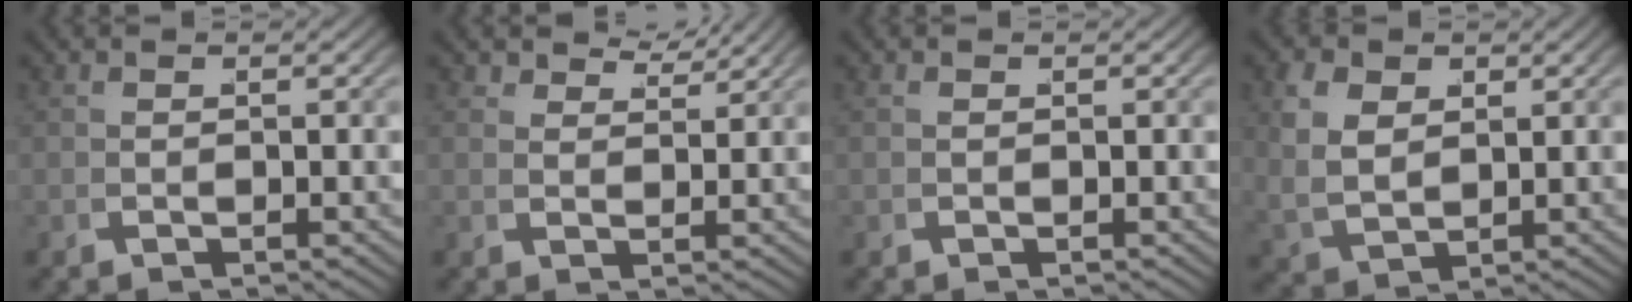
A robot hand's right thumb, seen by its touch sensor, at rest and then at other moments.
{"total": 2.9, "force": [2.9, 0.2, 0.2], "torque": [0.002, 0.001, 0.052]}
{"total": 0.0}
{"total": 4.7, "force": [1.6, 3.5, 2.8], "torque": [-0.069, -0.021, 0.050]}